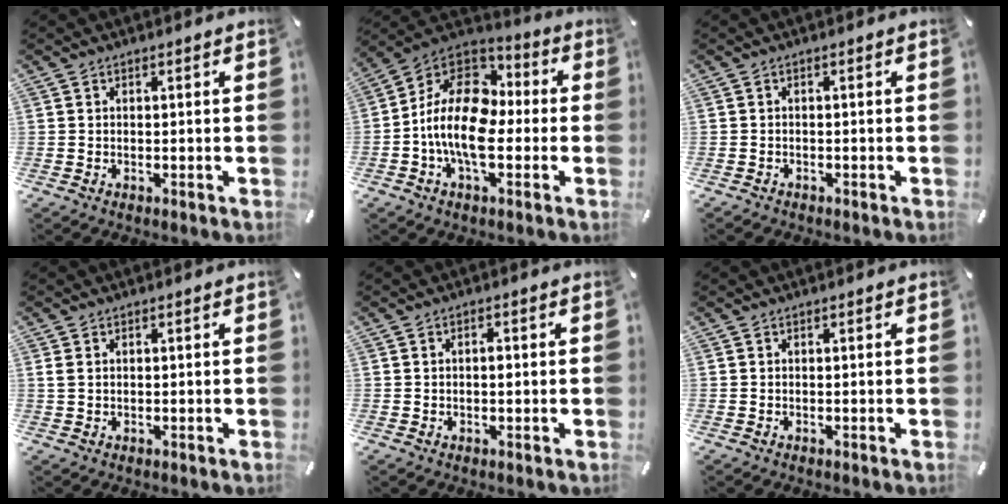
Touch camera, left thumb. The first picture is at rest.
{"total": 16.0, "force": [-4.1, 9.7, 12.0], "torque": [-0.260, 0.014, -0.076]}
{"total": 0.9, "force": [-0.7, 0.5, 0.0], "torque": [-0.001, 0.004, -0.018]}
{"total": 1.1, "force": [0.3, 0.7, 0.8], "torque": [-0.017, 0.003, 0.005]}
{"total": 1.6, "force": [0.0, 0.8, 1.3], "torque": [-0.026, 0.003, -0.001]}
{"total": 0.0}